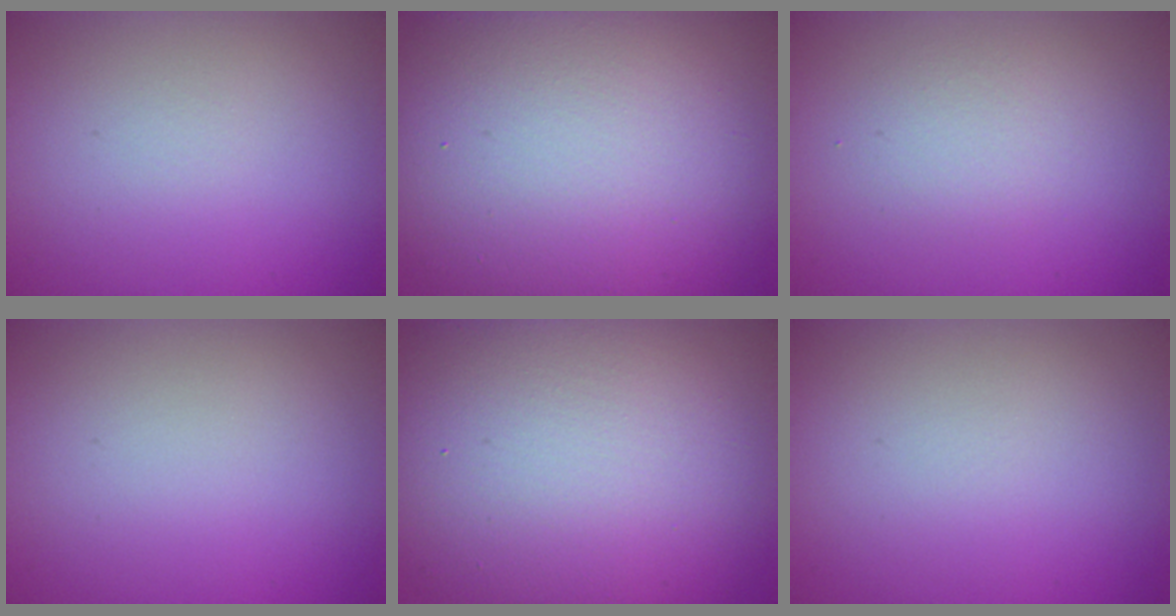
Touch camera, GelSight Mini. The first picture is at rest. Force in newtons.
{"total": 15.6, "press": 15.6, "slide": 0.9}
{"total": 1.6, "press": 1.6, "slide": 0.1}
{"total": 0.0}
{"total": 15.2, "press": 15.2, "slide": 0.5}
{"total": 0.0}